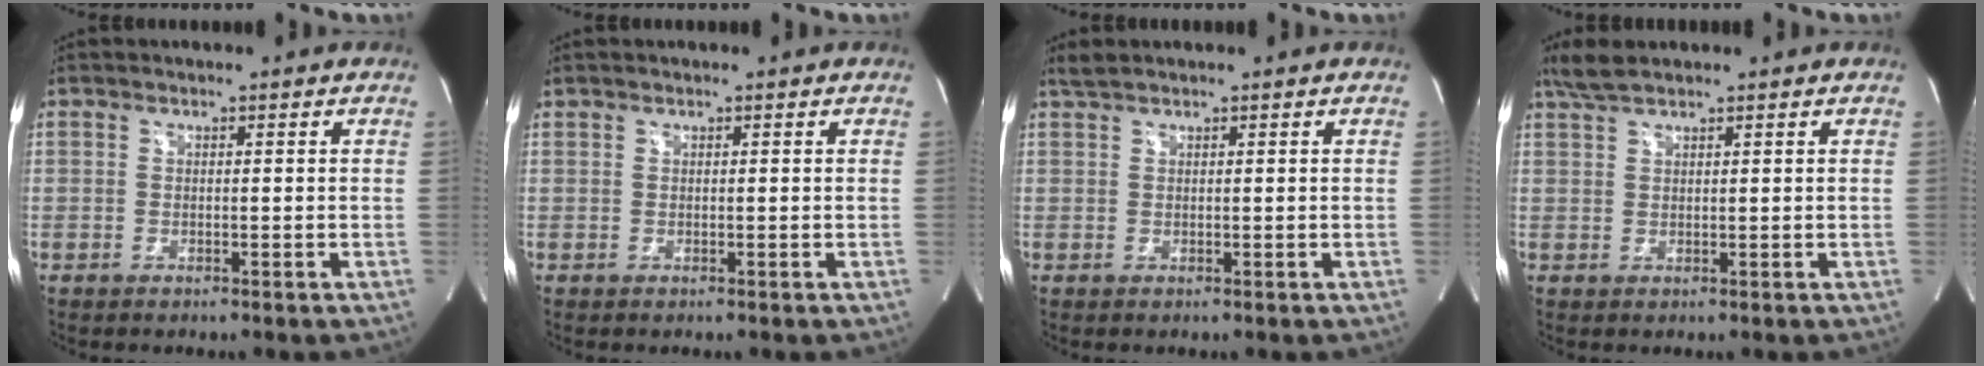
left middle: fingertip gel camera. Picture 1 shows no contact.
{"total": 0.0}
{"total": 1.3, "force": [1.2, -0.1, 0.4], "torque": [-0.016, 0.012, 0.031]}
{"total": 3.2, "force": [2.8, 0.3, 1.6], "torque": [-0.046, 0.013, 0.061]}